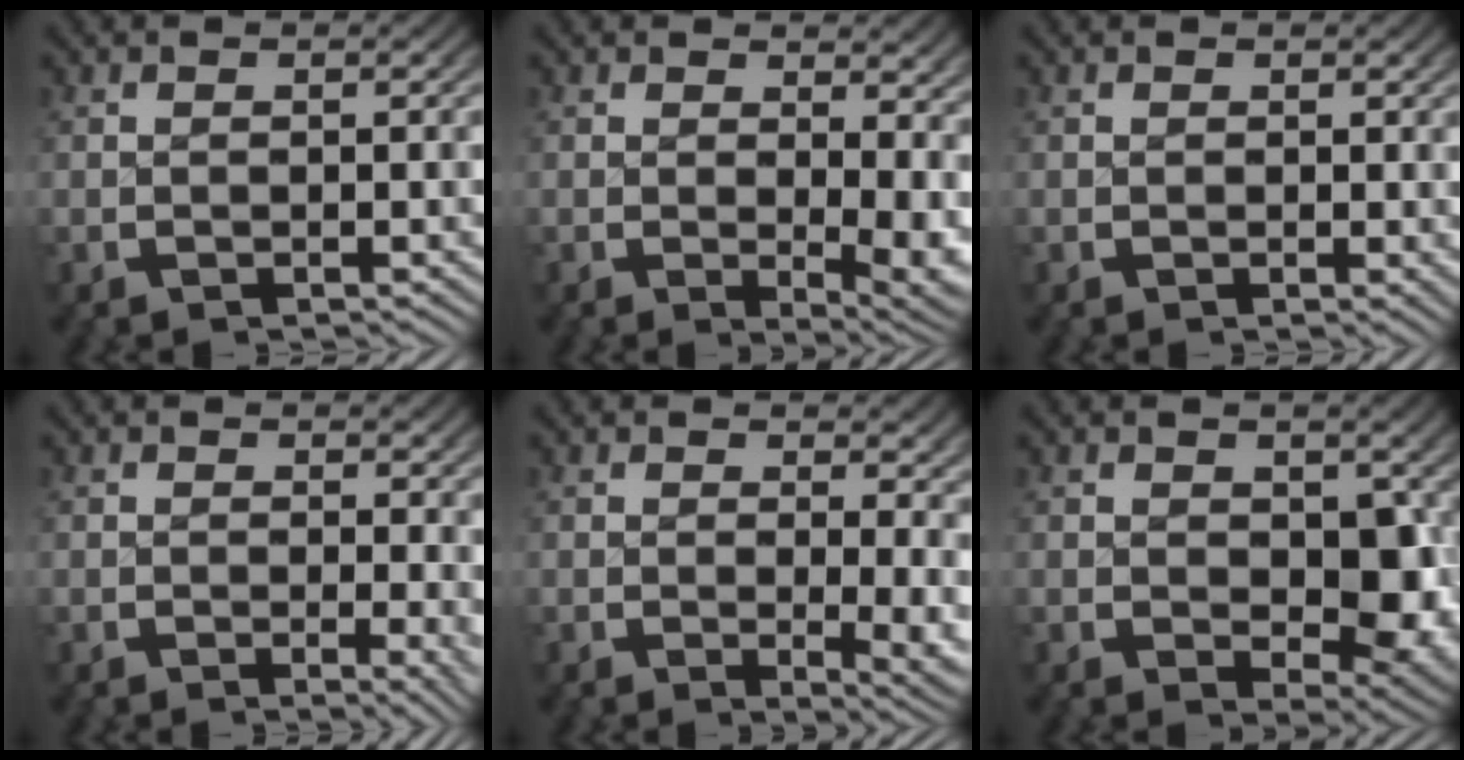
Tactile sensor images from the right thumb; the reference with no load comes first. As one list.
[{"total": 4.9, "force": [0.7, 2.5, 4.1], "torque": [-0.041, -0.018, 0.016]}, {"total": 0.6, "force": [0.2, 0.3, 0.4], "torque": [-0.002, -0.003, 0.005]}, {"total": 2.3, "force": [0.2, 0.9, 2.1], "torque": [-0.013, -0.008, 0.002]}, {"total": 4.0, "force": [0.6, 1.9, 3.5], "torque": [-0.030, -0.014, 0.011]}, {"total": 7.6, "force": [0.7, 5.3, 5.5], "torque": [-0.086, -0.055, 0.038]}]